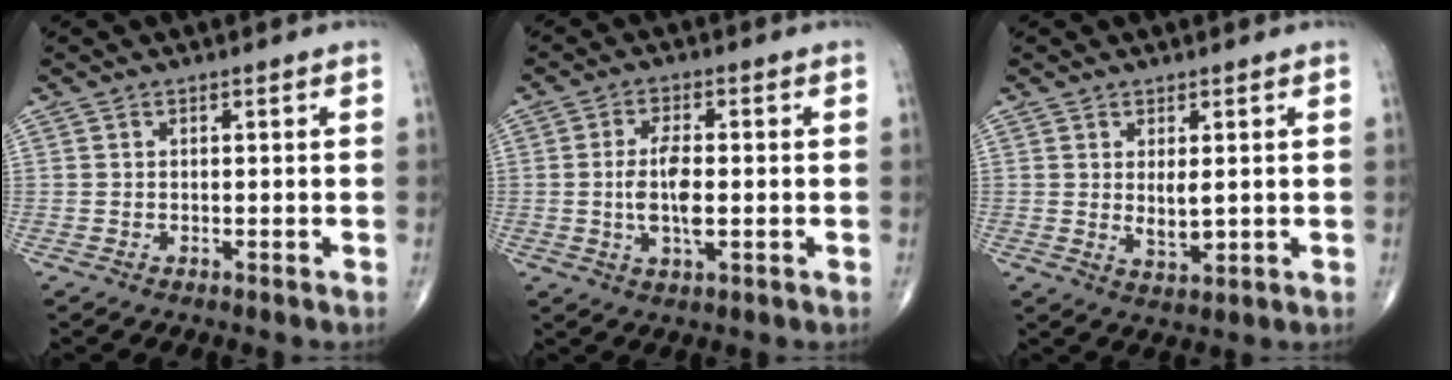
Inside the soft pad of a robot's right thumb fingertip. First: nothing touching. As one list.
[{"total": 7.0, "force": [-0.5, 2.7, 6.5], "torque": [-0.128, -0.003, -0.011]}, {"total": 3.9, "force": [0.6, 1.6, 3.5], "torque": [-0.056, -0.015, 0.017]}]